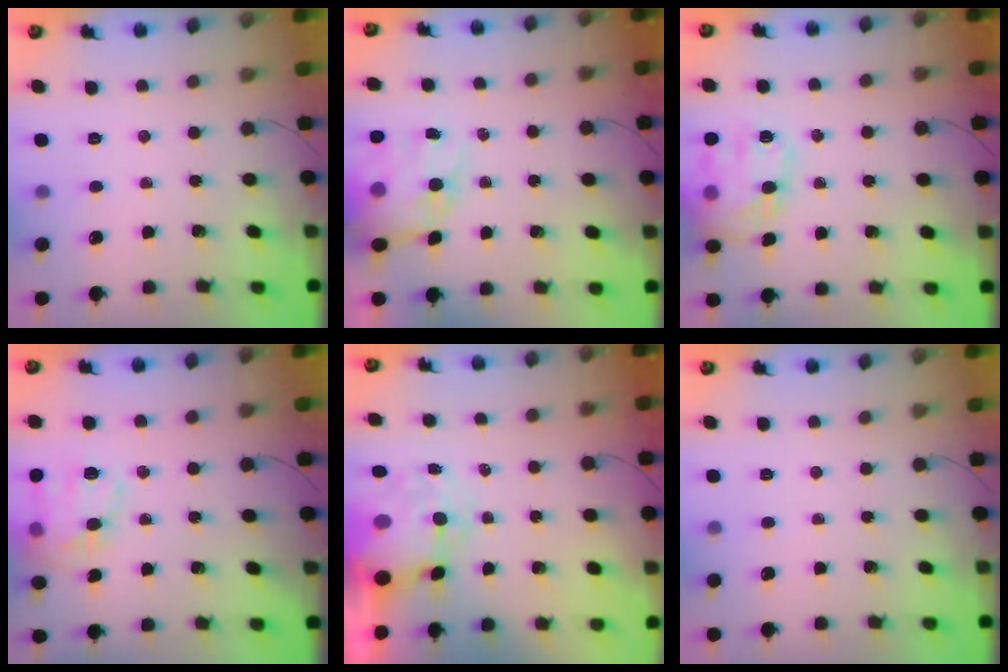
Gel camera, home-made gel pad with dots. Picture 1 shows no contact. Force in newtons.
{"total": 12.5, "press": 12.0, "slide": 3.2}
{"total": 16.3, "press": 16.2, "slide": 2.0}
{"total": 15.8, "press": 15.7, "slide": 1.0}
{"total": 8.9, "press": 8.7, "slide": 1.9}
{"total": 0.0}